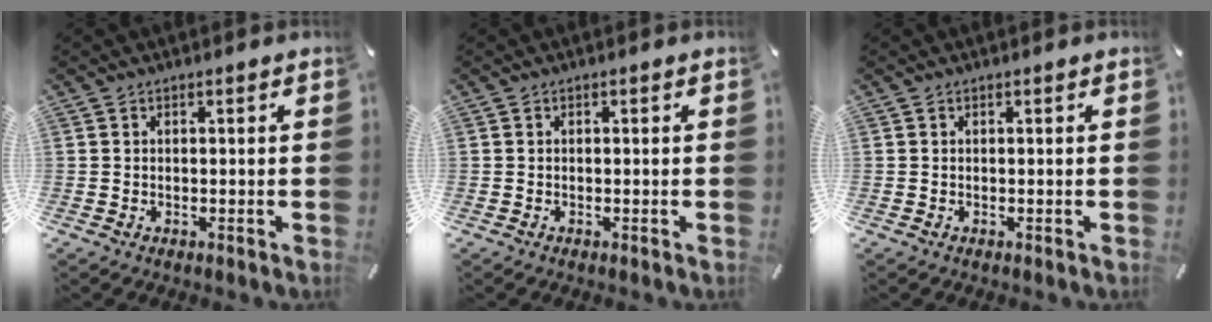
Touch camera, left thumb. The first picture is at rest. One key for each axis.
{"total": 0.0}
{"total": 0.0}